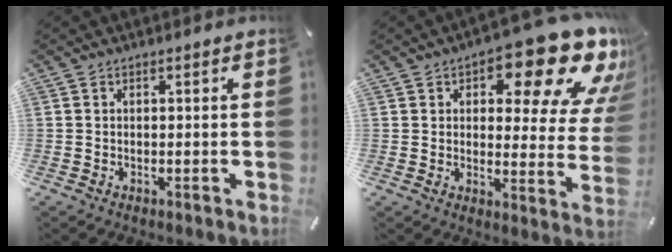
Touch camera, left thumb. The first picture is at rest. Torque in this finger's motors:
{"motor_torque": [2.50, 2.50, 1.49, -1.28, 0.27]}